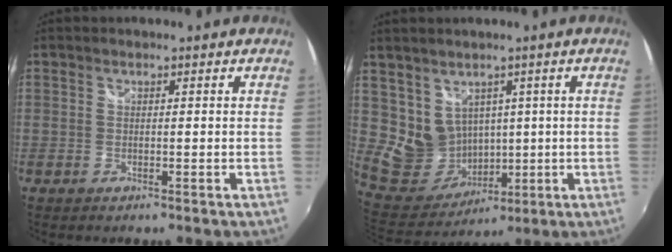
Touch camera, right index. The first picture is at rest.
{"total": 9.6, "force": [3.0, 8.6, 3.0], "torque": [-0.071, 0.001, 0.084]}